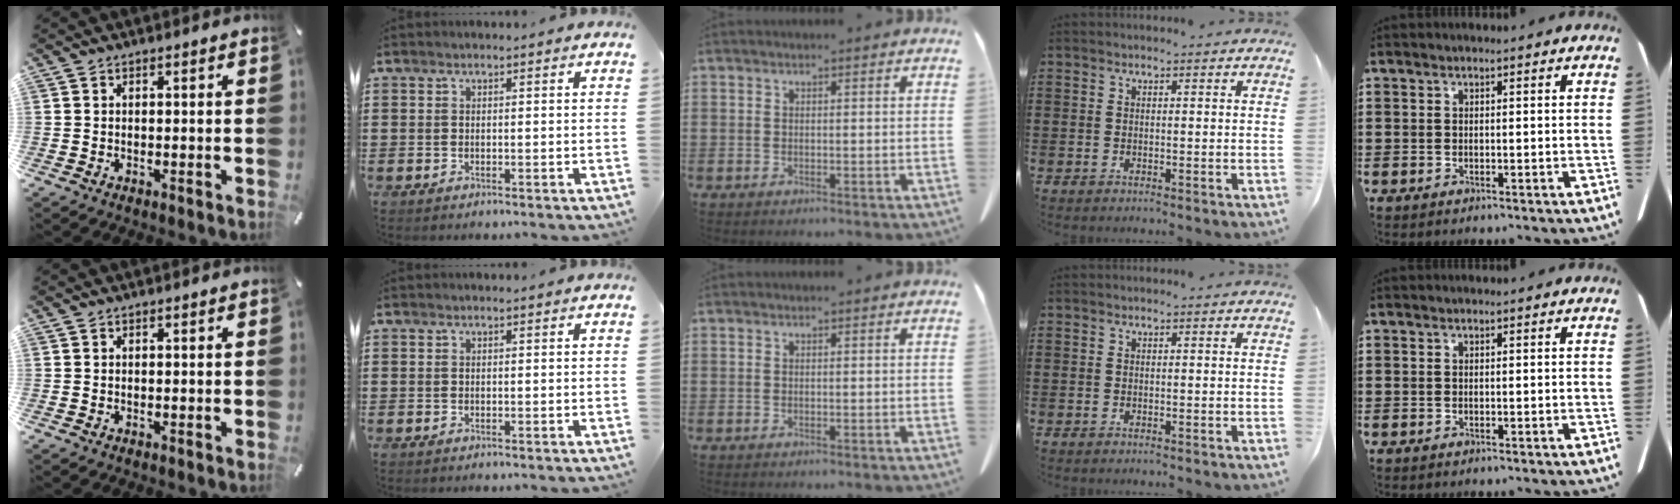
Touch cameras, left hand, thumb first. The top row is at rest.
{}